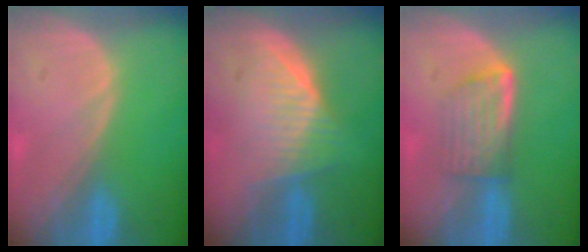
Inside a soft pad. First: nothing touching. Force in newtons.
{"total": 6.3, "press": 6.2, "slide": 1.5}
{"total": 5.7, "press": 5.3, "slide": 2.3}